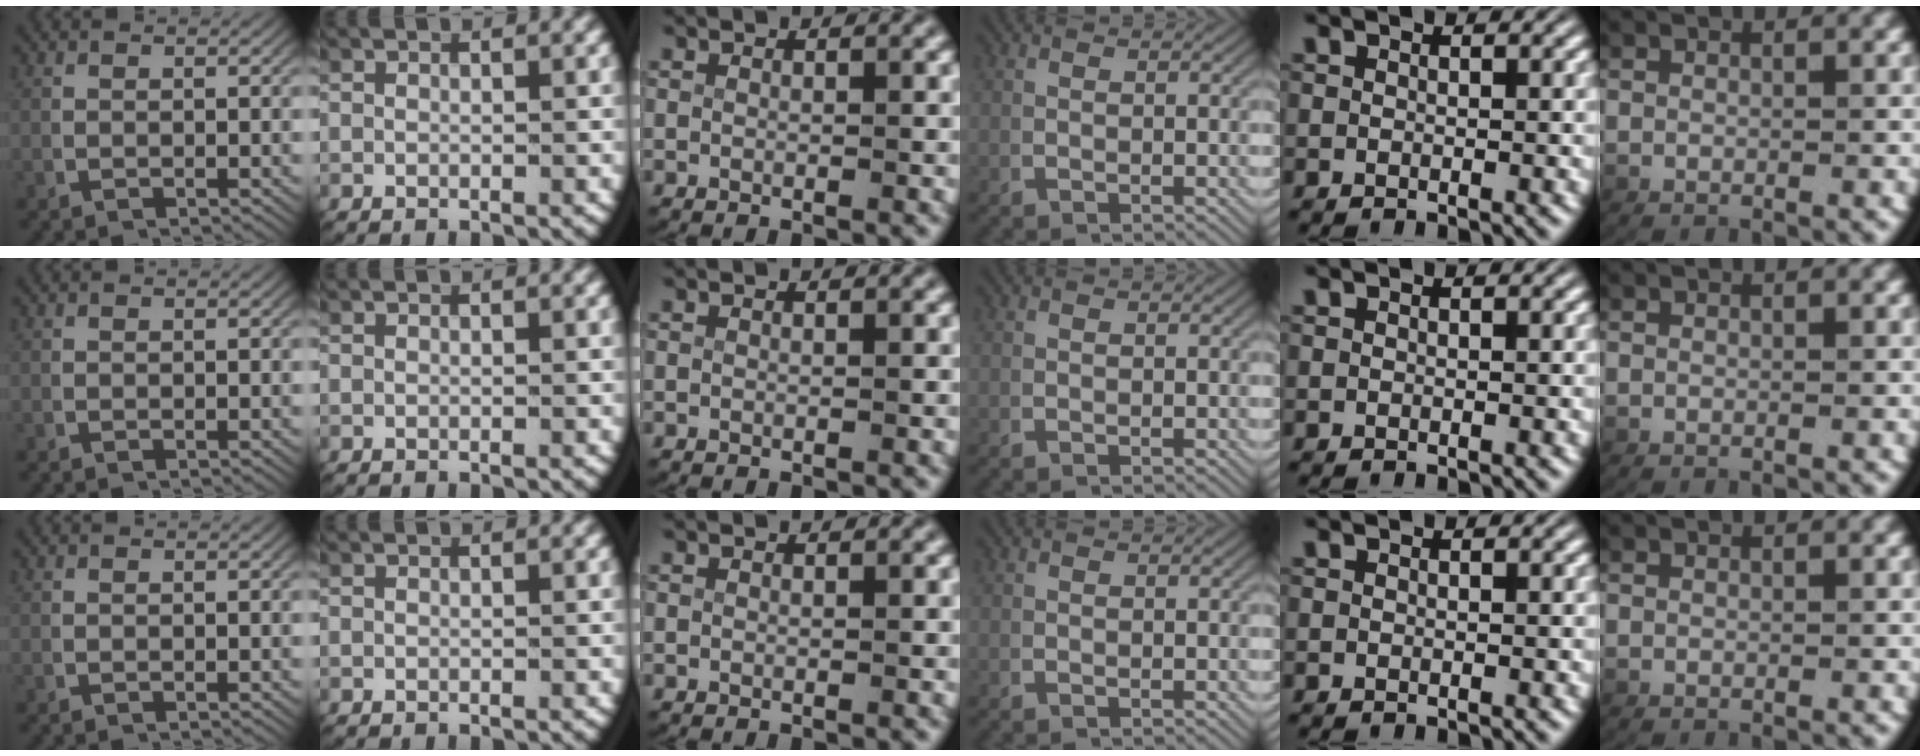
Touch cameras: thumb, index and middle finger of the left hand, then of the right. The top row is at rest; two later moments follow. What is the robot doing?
{"motion": "lift_and_place", "object": "keyboard"}